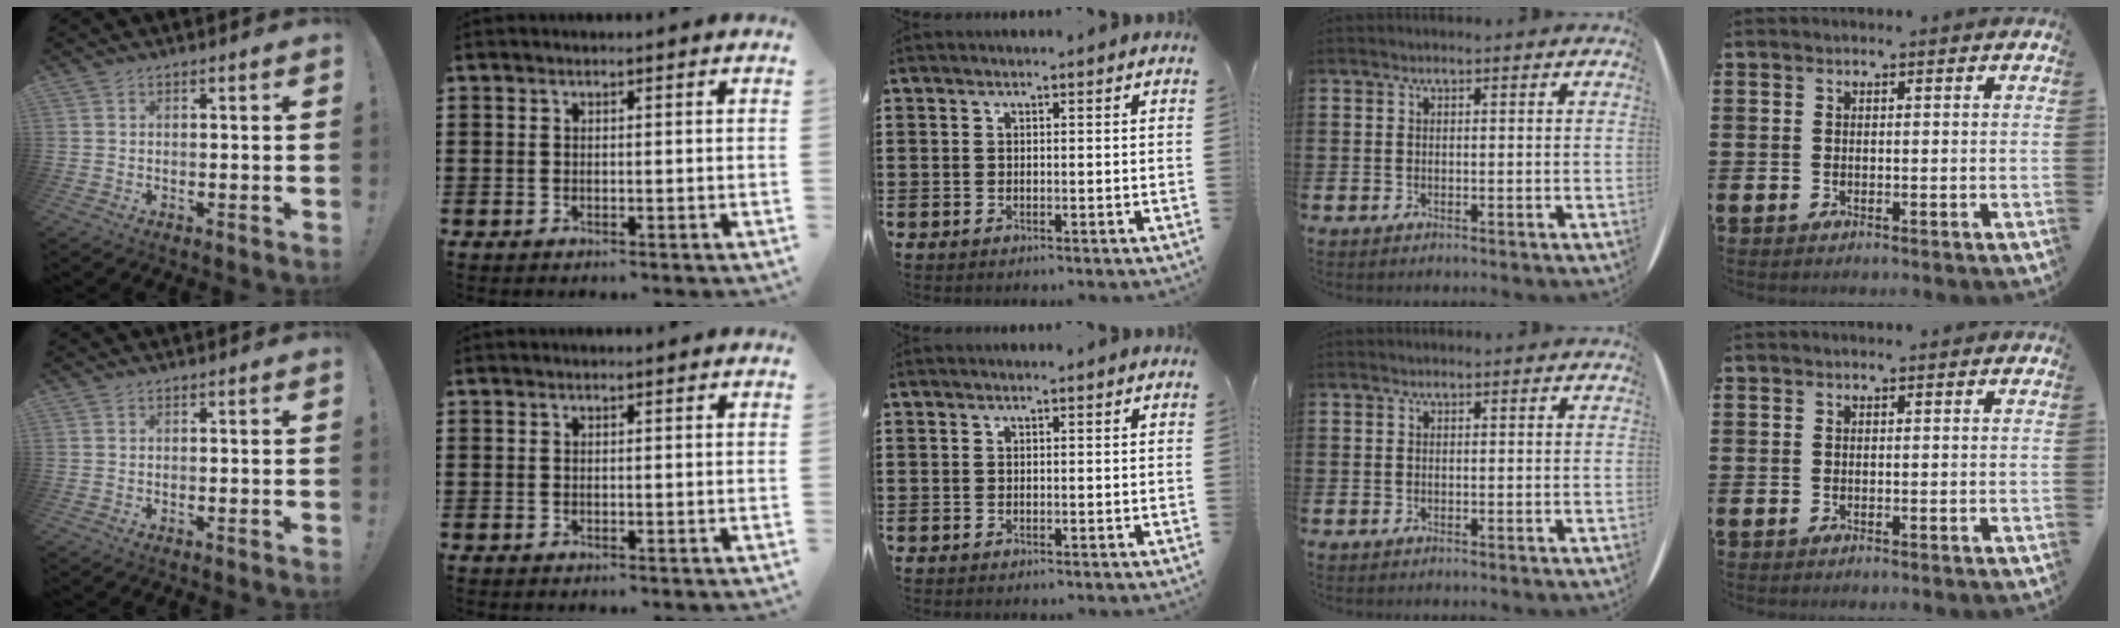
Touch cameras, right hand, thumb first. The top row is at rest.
{}